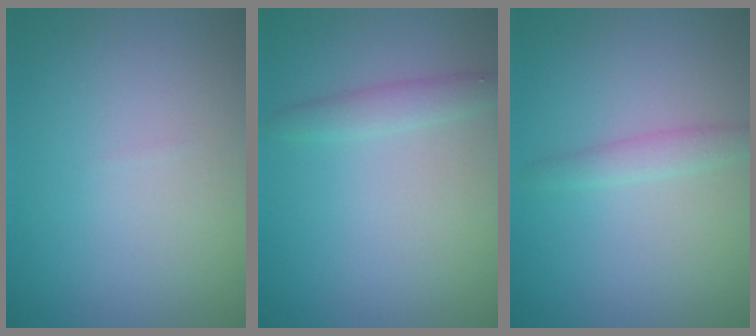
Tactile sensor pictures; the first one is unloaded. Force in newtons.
{"total": 1.6, "press": 1.6, "slide": 0.1}
{"total": 1.5, "press": 1.5, "slide": 0.1}